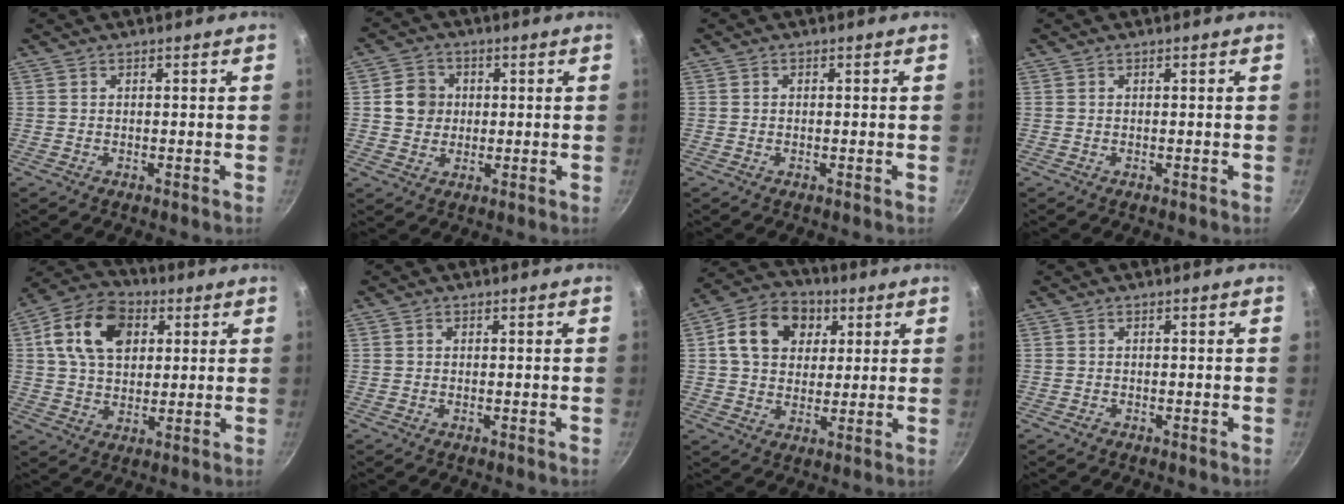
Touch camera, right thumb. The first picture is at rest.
{"total": 5.9, "force": [0.7, 5.4, 2.2], "torque": [-0.010, 0.006, 0.004]}
{"total": 0.5, "force": [0.1, 0.4, 0.2], "torque": [-0.003, 0.004, 0.001]}
{"total": 0.0}
{"total": 14.8, "force": [4.2, 10.5, 9.5], "torque": [-0.142, 0.007, 0.059]}
{"total": 0.6, "force": [0.2, 0.5, 0.3], "torque": [-0.004, 0.004, 0.003]}
{"total": 13.3, "force": [4.0, 10.3, 7.4], "torque": [-0.105, 0.009, 0.053]}
{"total": 0.8, "force": [-0.5, 0.5, 0.2], "torque": [-0.004, 0.003, -0.008]}